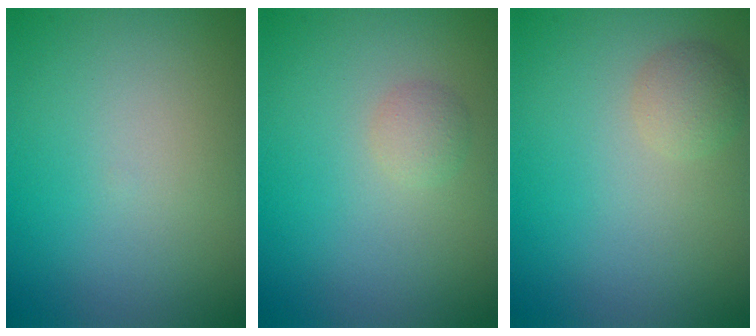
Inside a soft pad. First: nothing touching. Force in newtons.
{"total": 1.2, "press": 1.2, "slide": 0.1}
{"total": 1.6, "press": 1.6, "slide": 0.1}